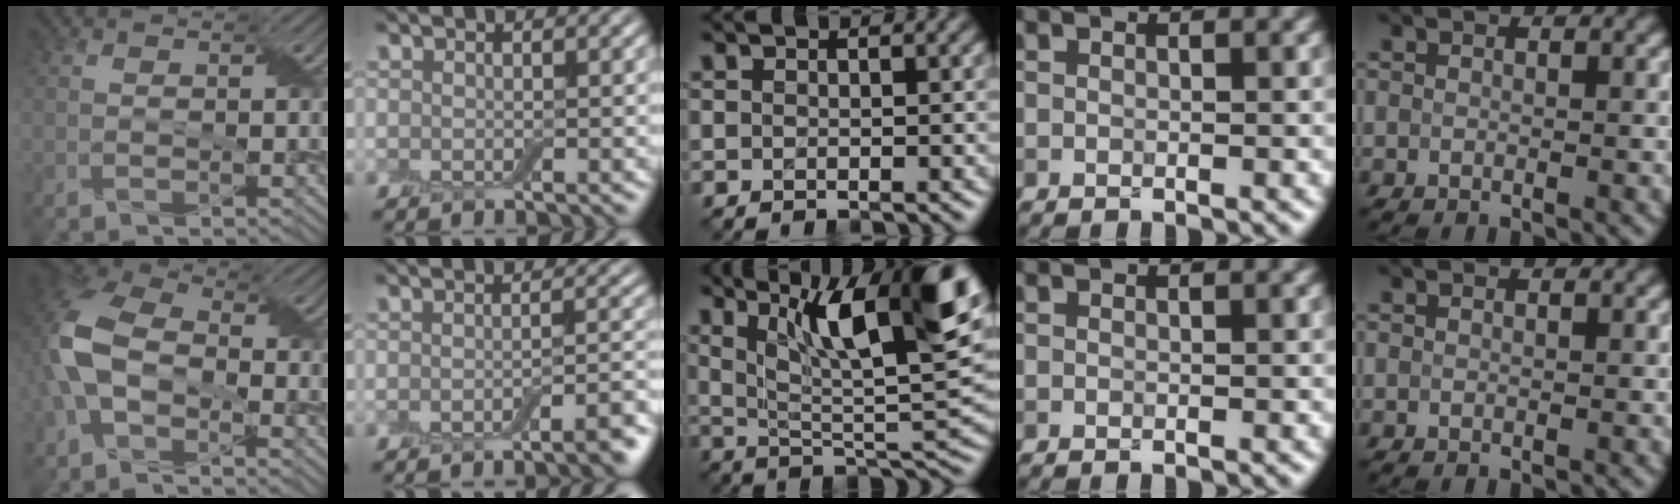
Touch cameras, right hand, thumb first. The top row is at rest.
{"thumb": {"total": 9.9, "force": [-2.4, 5.9, 7.5], "torque": [-0.196, 0.003, -0.066]}, "index": {"total": 3.1, "force": [-1.9, 0.6, 2.4], "torque": [-0.025, 0.006, -0.034]}, "middle": {"total": 12.7, "force": [5.5, 4.1, 10.7], "torque": [-0.159, -0.004, 0.090]}}